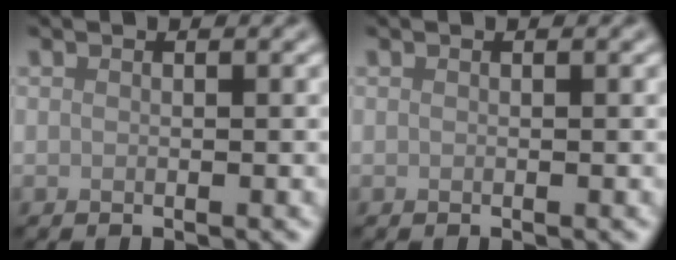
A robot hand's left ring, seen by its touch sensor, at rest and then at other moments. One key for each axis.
{"total": 0.0}